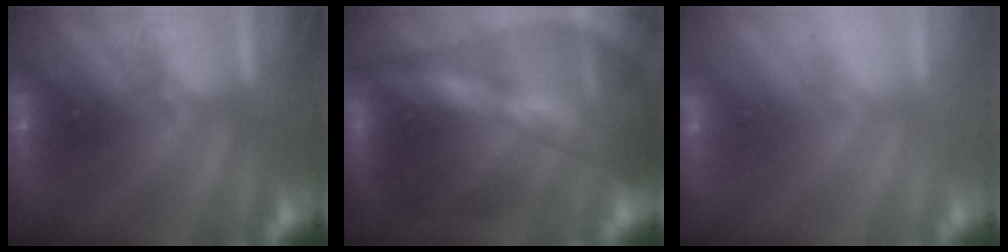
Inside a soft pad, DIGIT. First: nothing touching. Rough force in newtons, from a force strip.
{"total": 9.0}
{"total": 2.4}